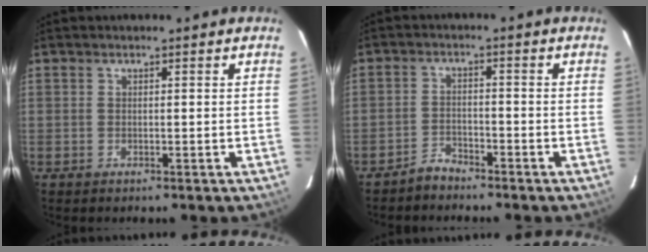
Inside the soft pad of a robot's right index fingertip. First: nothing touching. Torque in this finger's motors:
{"motor_torque": [0.05, -0.11, -0.22, -0.07]}